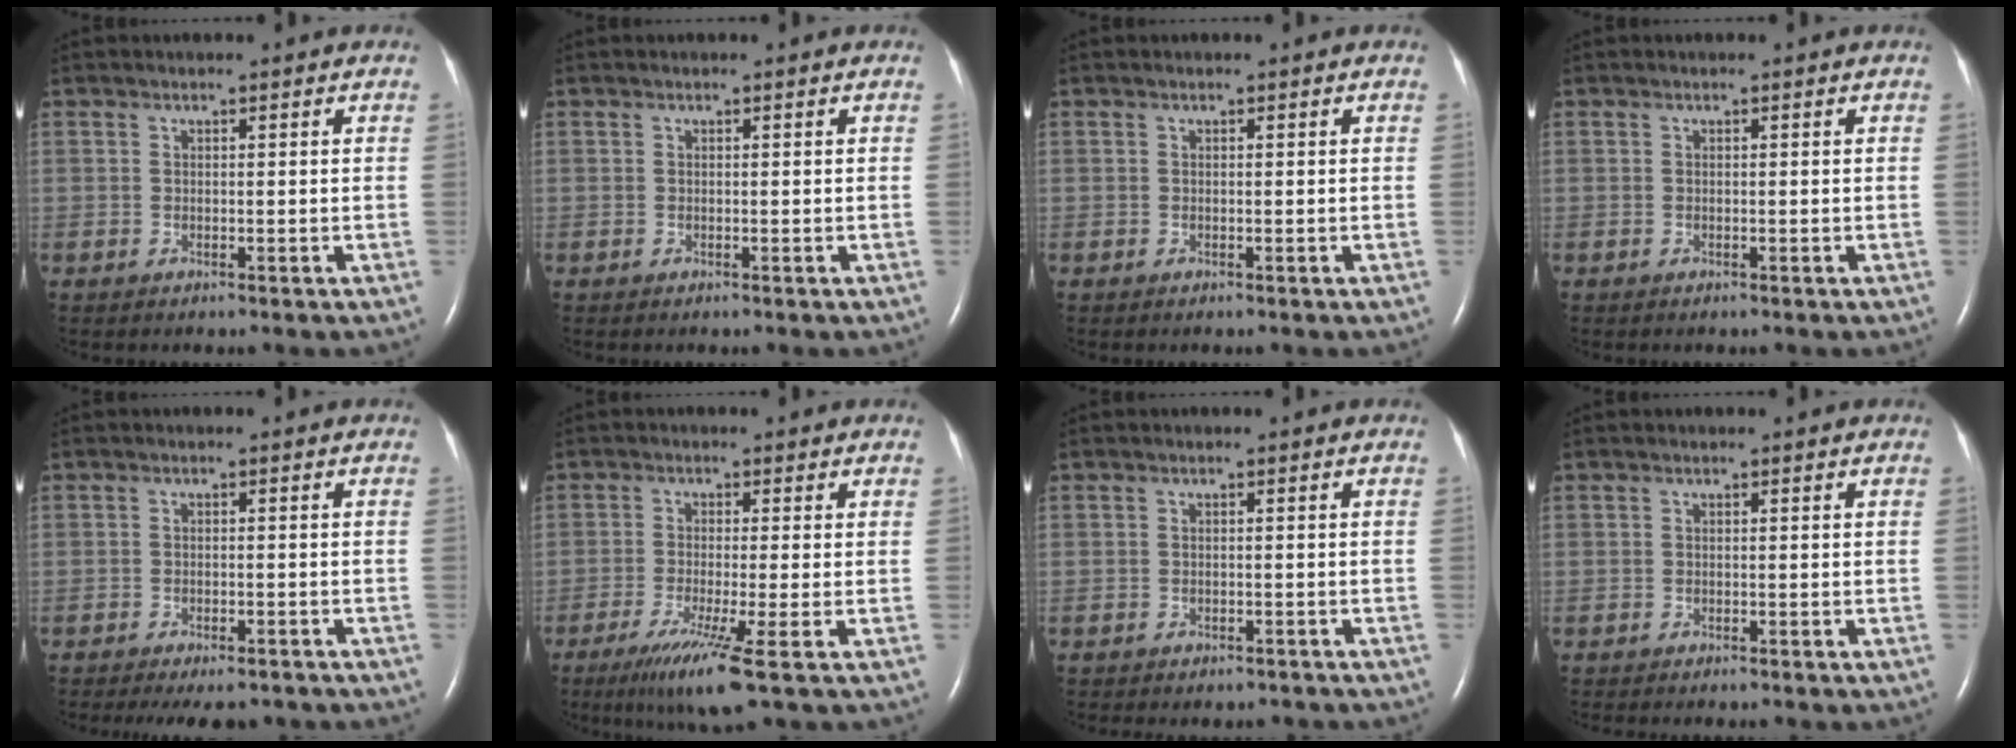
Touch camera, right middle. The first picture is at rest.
{"total": 0.0}
{"total": 0.0}
{"total": 0.0}
{"total": 8.3, "force": [-7.2, 2.4, 3.5], "torque": [-0.045, -0.010, -0.092]}
{"total": 7.3, "force": [-4.1, -0.8, 6.0], "torque": [-0.109, -0.027, -0.074]}
{"total": 4.5, "force": [-4.0, 1.6, 1.3], "torque": [-0.014, -0.001, -0.046]}
{"total": 2.9, "force": [-2.5, 0.3, 1.3], "torque": [-0.017, -0.005, -0.030]}